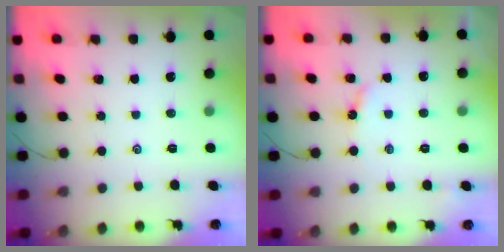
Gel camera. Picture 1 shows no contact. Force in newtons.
{"total": 3.4, "press": 3.4, "slide": 0.0}